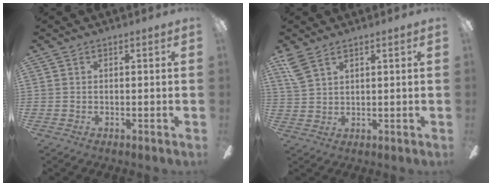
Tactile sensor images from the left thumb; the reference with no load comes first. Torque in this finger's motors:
{"motor_torque": [1.04, 0.28, 0.86, -0.47, 0.02]}